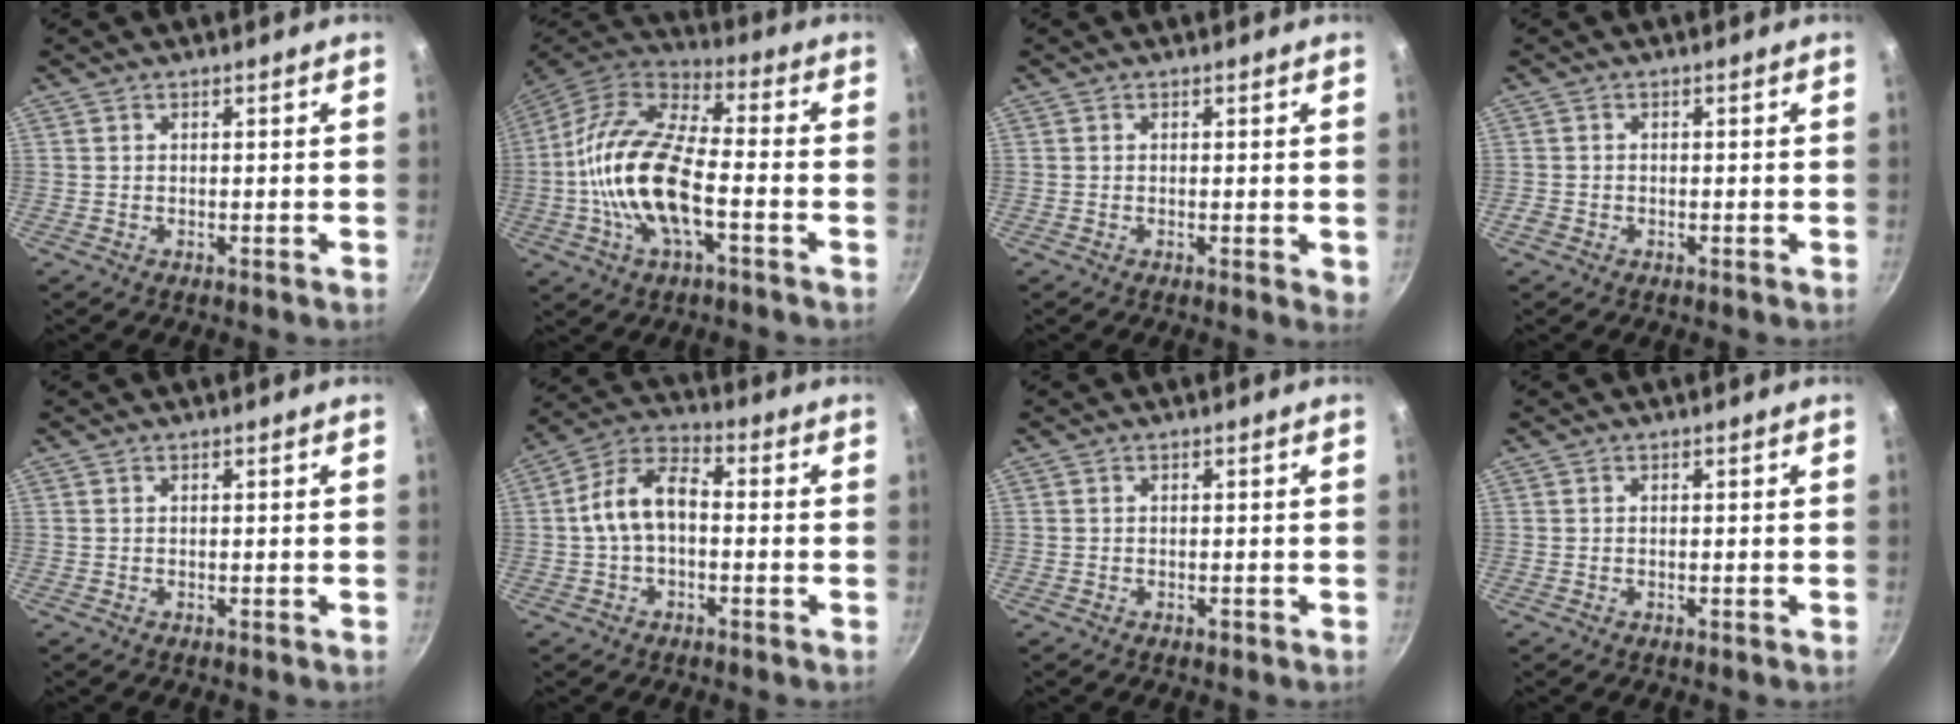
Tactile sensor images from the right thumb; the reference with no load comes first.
{"total": 18.7, "force": [-3.6, 8.3, 16.4], "torque": [-0.310, 0.035, -0.084]}
{"total": 1.9, "force": [-0.1, 0.6, 1.8], "torque": [-0.022, -0.005, -0.003]}
{"total": 1.1, "force": [-0.6, 0.9, 0.4], "torque": [-0.011, 0.002, -0.011]}
{"total": 0.0}
{"total": 10.0, "force": [-0.6, 6.0, 8.0], "torque": [-0.134, 0.041, -0.024]}
{"total": 0.6, "force": [-0.4, 0.4, 0.3], "torque": [-0.003, 0.002, -0.006]}
{"total": 0.0}